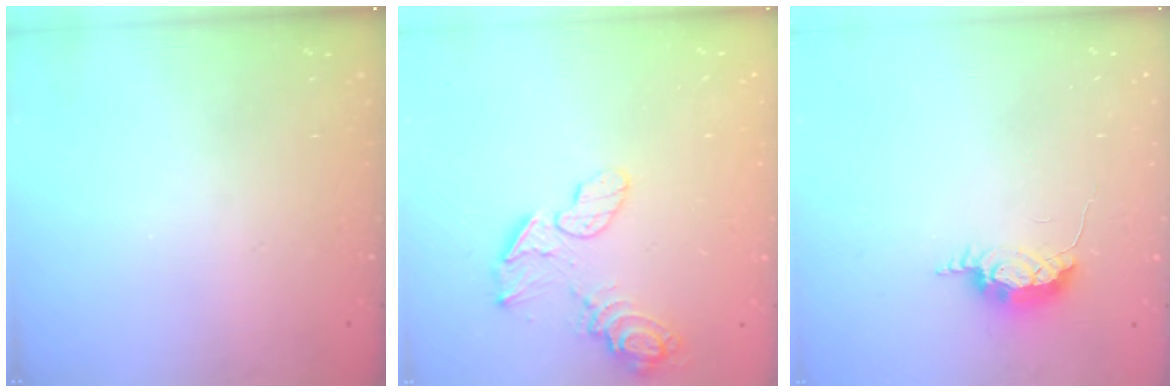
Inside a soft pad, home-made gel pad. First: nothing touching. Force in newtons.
{"total": 10.6, "press": 10.4, "slide": 2.1}
{"total": 6.1, "press": 5.7, "slide": 2.2}